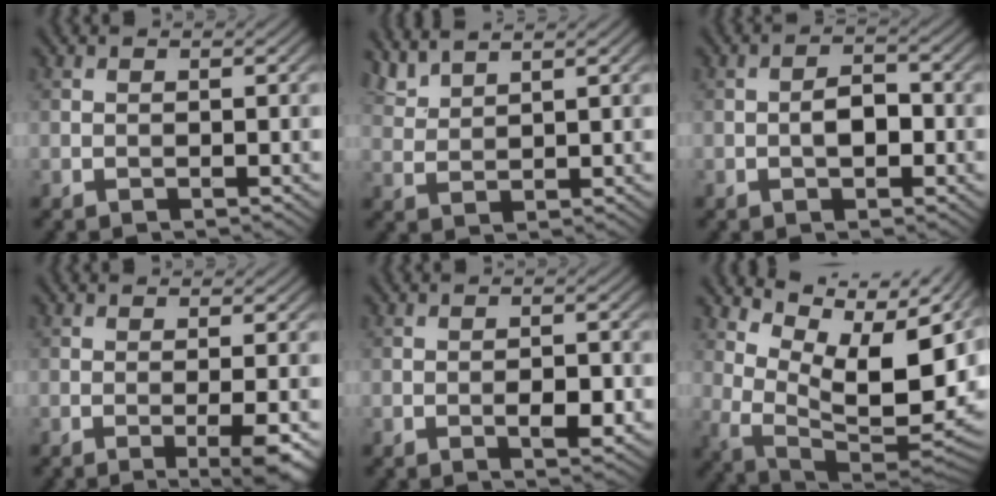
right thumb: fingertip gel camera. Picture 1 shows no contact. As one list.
[{"total": 3.4, "force": [3.1, 0.5, 1.4], "torque": [-0.034, 0.006, 0.069]}, {"total": 3.0, "force": [-0.7, 1.6, 2.4], "torque": [-0.040, 0.004, -0.015]}, {"total": 4.3, "force": [-1.3, 0.7, 4.0], "torque": [-0.060, 0.006, -0.024]}, {"total": 3.0, "force": [-1.1, 1.1, 2.6], "torque": [-0.037, 0.004, -0.017]}, {"total": 13.8, "force": [5.4, 5.9, 11.2], "torque": [-0.198, -0.003, 0.113]}]